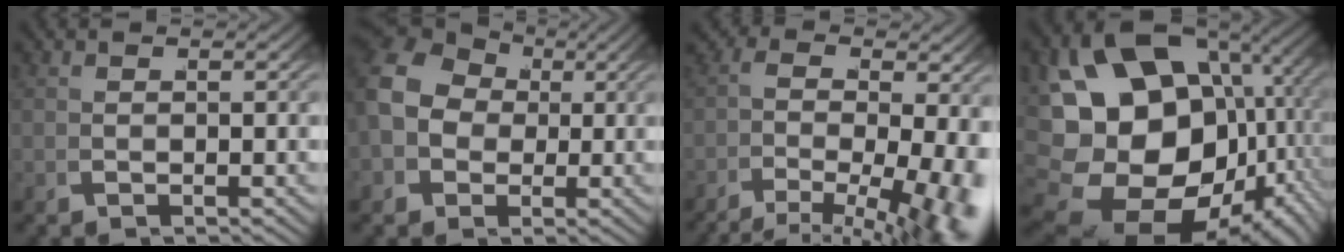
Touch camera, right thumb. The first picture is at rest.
{"total": 7.8, "force": [2.2, 6.2, 4.2], "torque": [-0.103, -0.002, 0.041]}
{"total": 8.0, "force": [-2.3, 3.8, 6.7], "torque": [-0.093, -0.040, -0.018]}
{"total": 23.7, "force": [-2.5, 17.6, 15.7], "torque": [-0.334, -0.080, -0.002]}